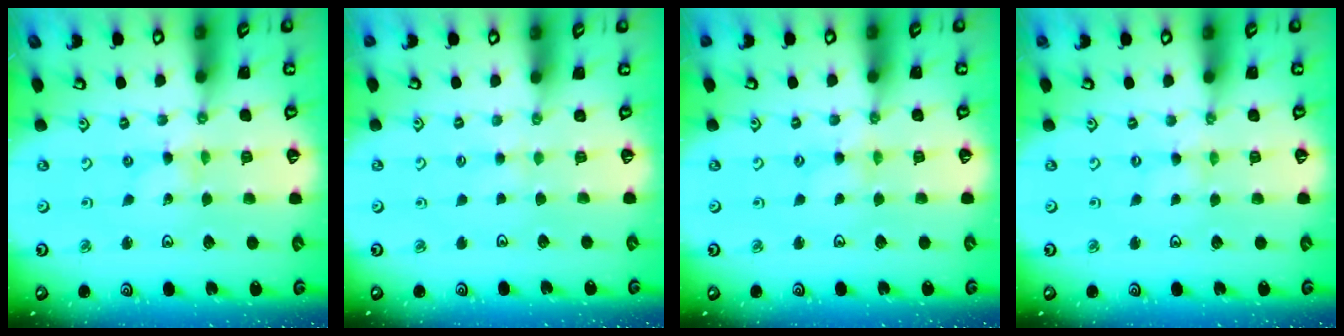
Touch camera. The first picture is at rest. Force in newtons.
{"total": 1.9, "press": 1.9, "slide": 0.4}
{"total": 2.5, "press": 2.5, "slide": 0.2}
{"total": 0.0}